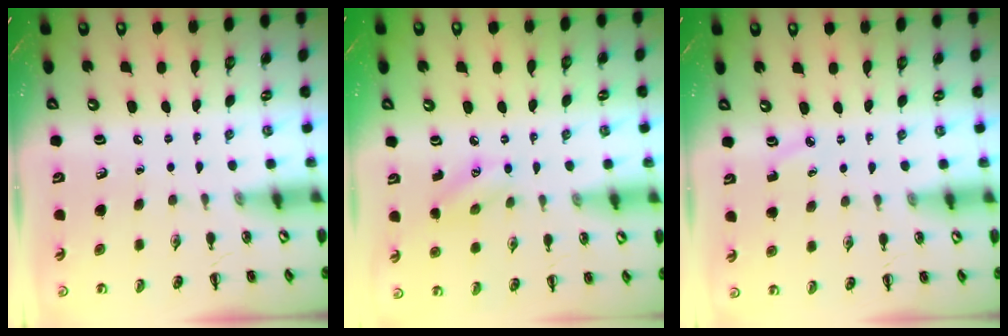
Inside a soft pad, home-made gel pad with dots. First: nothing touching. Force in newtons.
{"total": 7.0, "press": 6.8, "slide": 1.6}
{"total": 2.0, "press": 1.9, "slide": 0.7}